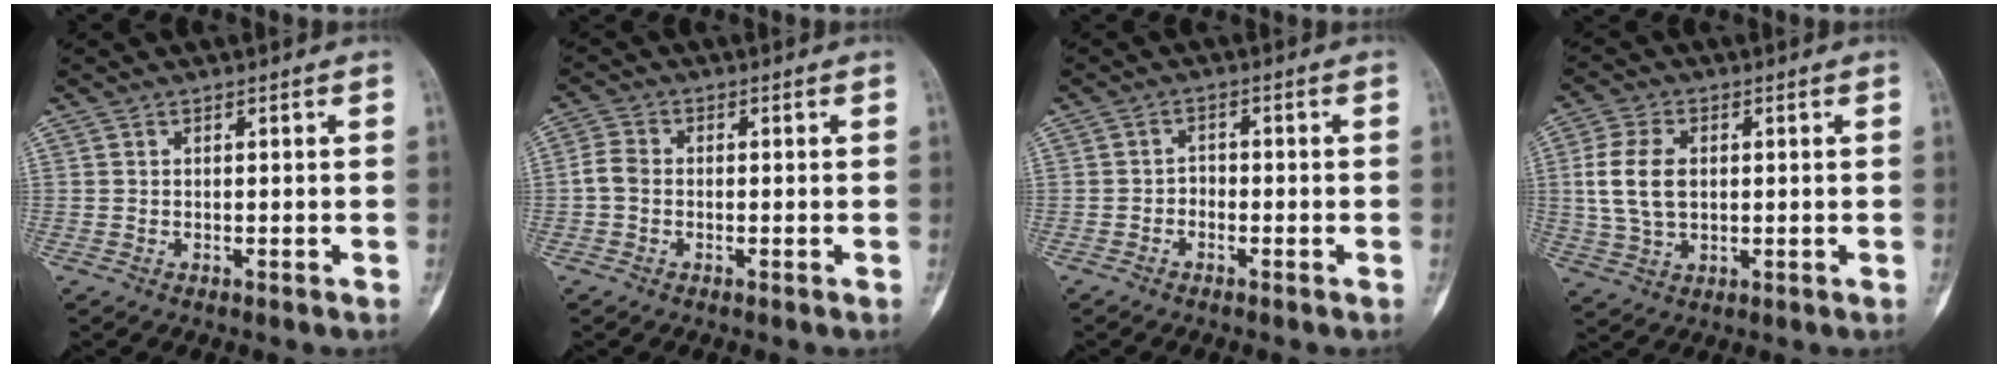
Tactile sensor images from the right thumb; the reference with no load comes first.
{"total": 3.2, "force": [-0.7, 2.3, 2.1], "torque": [-0.045, 0.008, -0.024]}
{"total": 1.8, "force": [-1.0, 1.3, 0.7], "torque": [0.001, 0.013, -0.023]}
{"total": 9.2, "force": [1.0, 6.0, 6.9], "torque": [-0.144, 0.003, 0.024]}